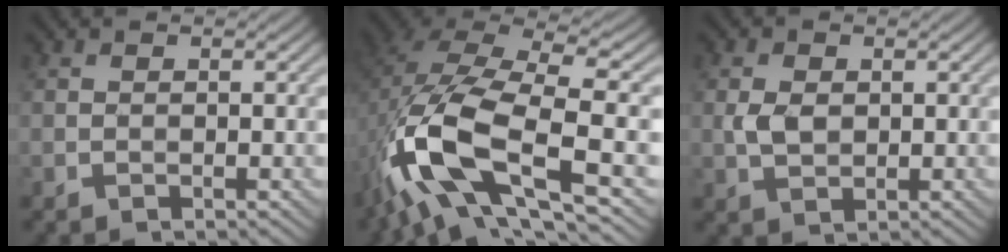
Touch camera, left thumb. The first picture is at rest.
{"total": 15.0, "force": [-4.7, 6.4, 12.7], "torque": [-0.291, -0.013, -0.090]}
{"total": 2.6, "force": [0.2, 1.7, 1.9], "torque": [-0.050, 0.003, 0.005]}